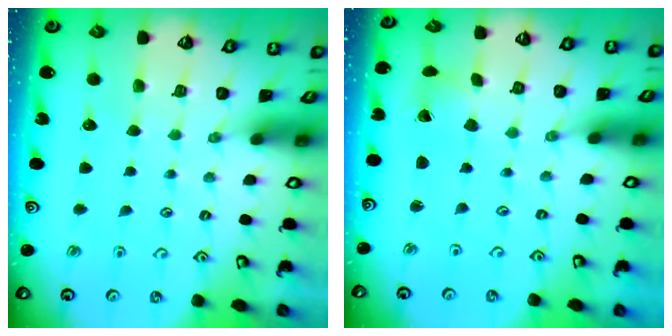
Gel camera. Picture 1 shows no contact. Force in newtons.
{"total": 1.1, "press": 1.0, "slide": 0.1}